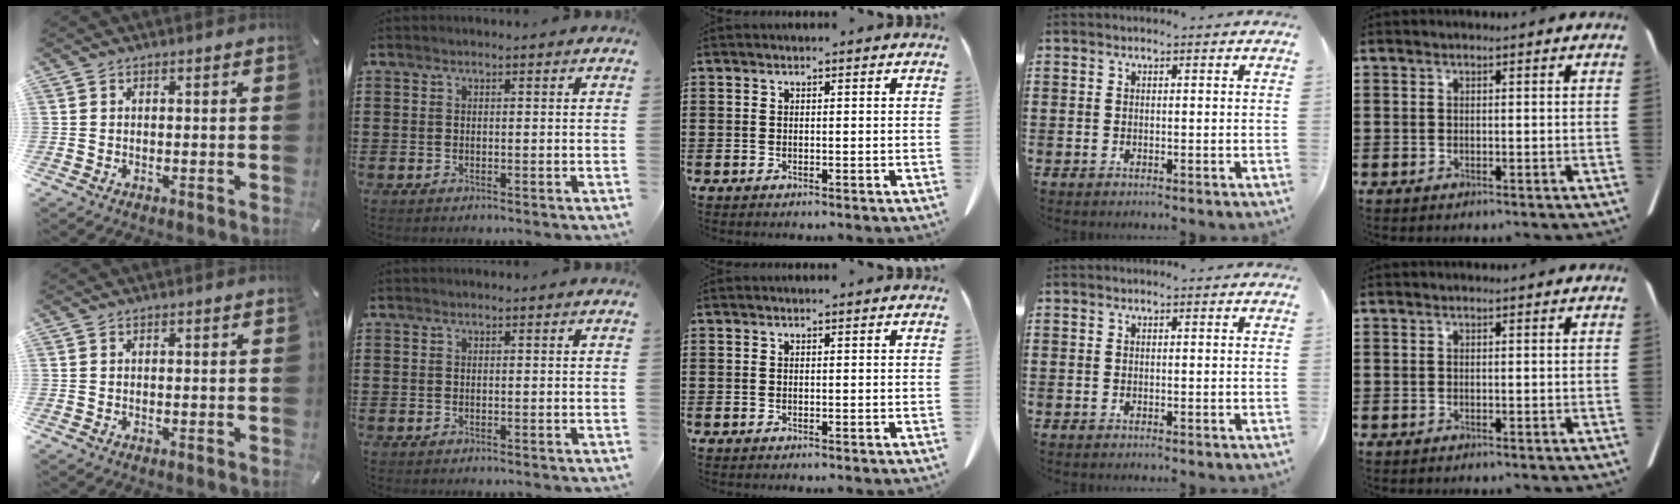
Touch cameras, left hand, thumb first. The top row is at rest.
{}